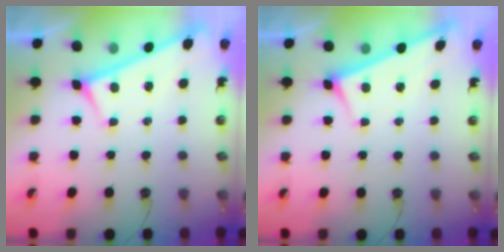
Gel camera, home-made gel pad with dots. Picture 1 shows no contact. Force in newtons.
{"total": 3.0, "press": 3.0, "slide": 0.2}